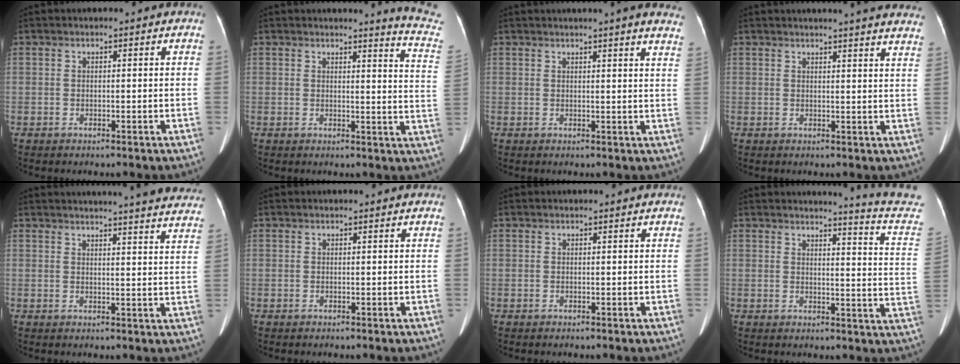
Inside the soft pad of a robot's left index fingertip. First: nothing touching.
{"total": 8.9, "force": [8.7, -1.2, 1.4], "torque": [-0.015, -0.095, 0.070]}
{"total": 10.2, "force": [9.1, 0.0, 4.6], "torque": [-0.048, -0.019, 0.081]}
{"total": 15.3, "force": [14.3, 0.4, 5.6], "torque": [-0.064, -0.033, 0.150]}
{"total": 20.9, "force": [19.7, 1.2, 7.0], "torque": [-0.089, -0.036, 0.219]}
{"total": 0.0}
{"total": 0.0}
{"total": 11.1, "force": [10.7, -2.0, 2.3], "torque": [-0.031, -0.102, 0.100]}